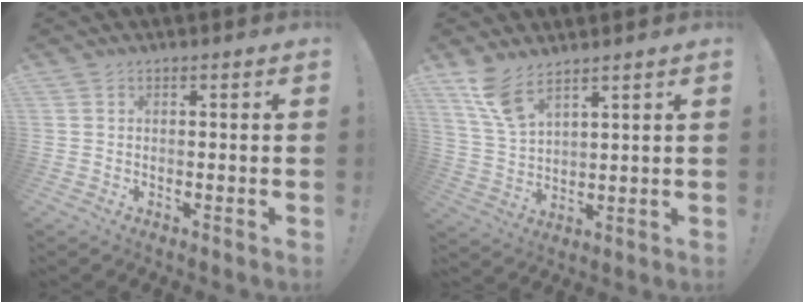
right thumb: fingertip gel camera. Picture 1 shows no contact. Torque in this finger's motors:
{"motor_torque": [0.08, 0.22, 0.33, 0.12, 0.11]}